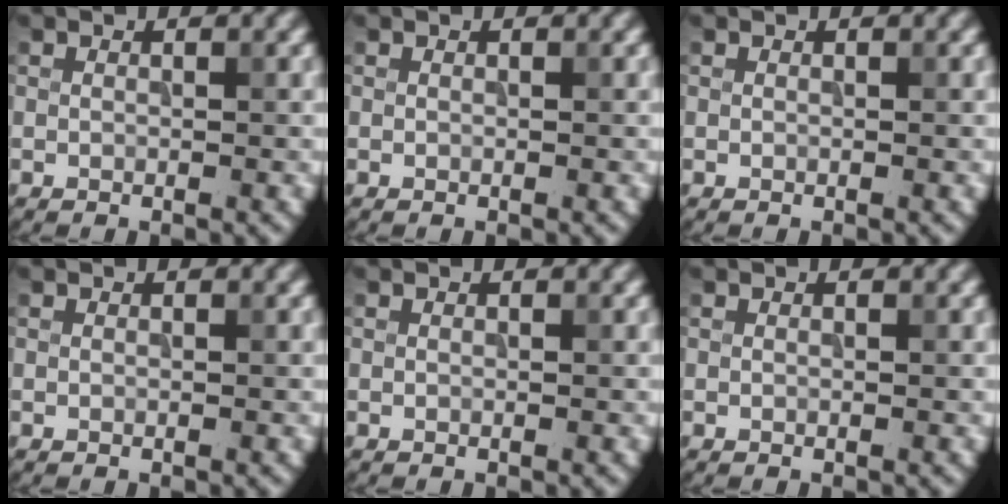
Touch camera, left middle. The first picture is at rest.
{"total": 0.0}
{"total": 0.0}
{"total": 0.0}
{"total": 0.0}
{"total": 0.0}